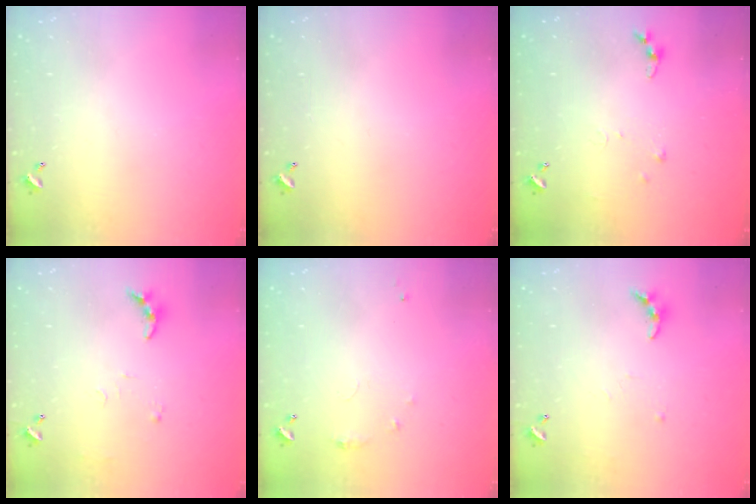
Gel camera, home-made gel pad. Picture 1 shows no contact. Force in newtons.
{"total": 0.0}
{"total": 5.1, "press": 5.0, "slide": 0.8}
{"total": 7.9, "press": 7.9, "slide": 0.5}
{"total": 6.0, "press": 5.9, "slide": 0.8}
{"total": 7.0, "press": 7.0, "slide": 0.4}